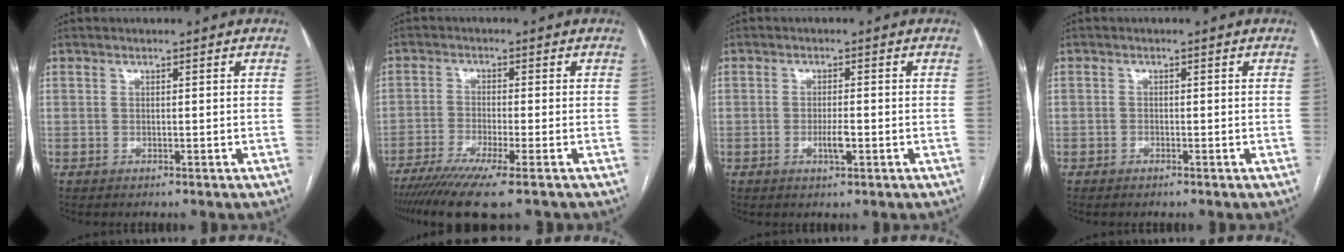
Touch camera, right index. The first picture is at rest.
{"total": 9.9, "force": [-7.3, 0.1, 6.7], "torque": [-0.110, -0.022, -0.120]}
{"total": 2.7, "force": [-0.9, 0.5, 2.5], "torque": [-0.049, -0.002, -0.013]}
{"total": 0.8, "force": [-0.6, 0.5, 0.1], "torque": [-0.003, 0.002, -0.011]}